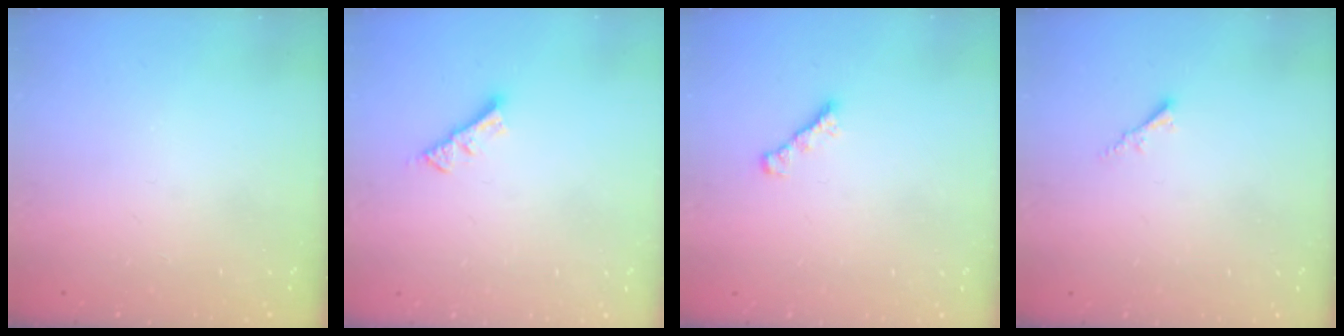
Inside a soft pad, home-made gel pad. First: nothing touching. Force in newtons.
{"total": 5.5, "press": 5.4, "slide": 0.4}
{"total": 1.8, "press": 1.7, "slide": 0.6}
{"total": 1.8, "press": 1.7, "slide": 0.5}